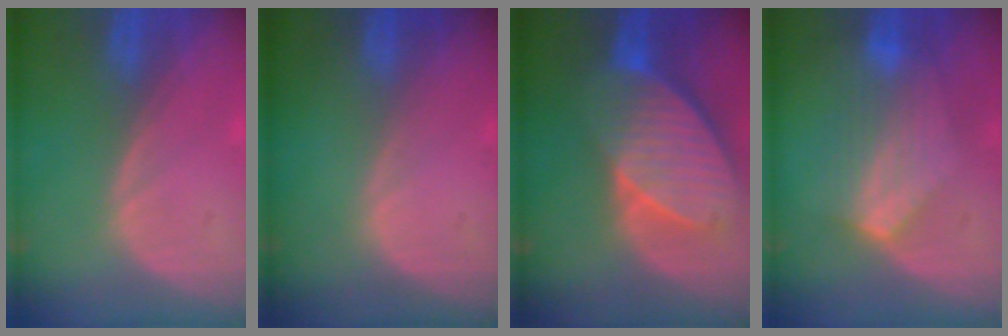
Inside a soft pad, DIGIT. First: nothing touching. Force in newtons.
{"total": 0.0}
{"total": 10.3, "press": 9.0, "slide": 5.0}
{"total": 7.0, "press": 6.6, "slide": 2.3}